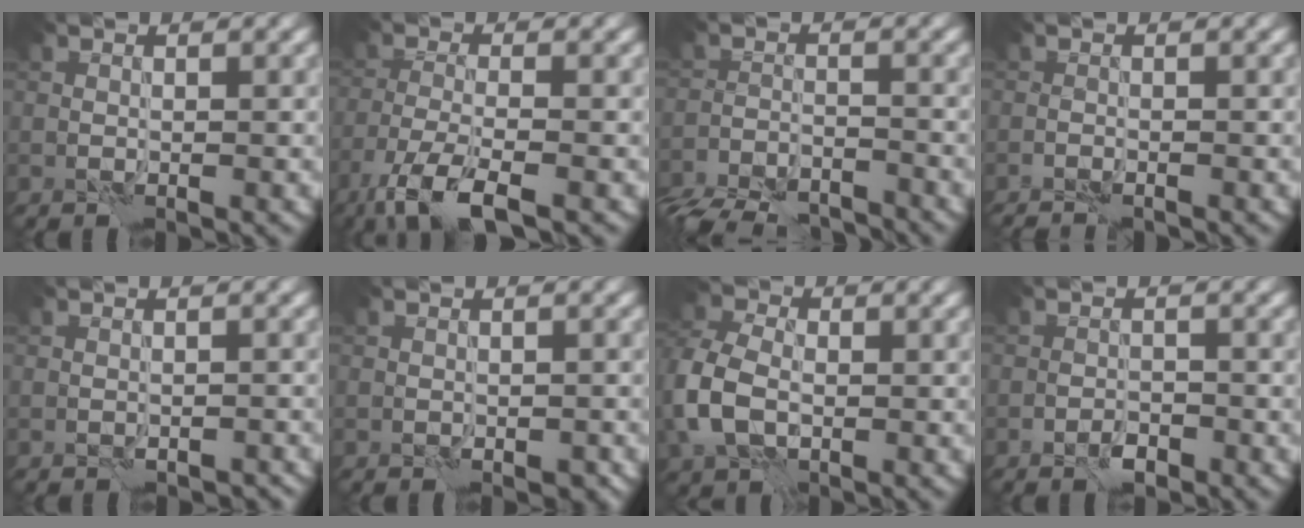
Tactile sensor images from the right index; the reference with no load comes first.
{"total": 6.2, "force": [-4.2, 1.5, 4.3], "torque": [-0.084, -0.009, -0.084]}
{"total": 8.4, "force": [-7.7, 2.6, 1.9], "torque": [-0.029, -0.022, -0.125]}
{"total": 2.0, "force": [-1.8, 0.3, 0.7], "torque": [-0.022, 0.000, -0.027]}
{"total": 1.2, "force": [-0.9, 0.7, 0.5], "torque": [-0.005, 0.002, -0.011]}
{"total": 1.2, "force": [-0.7, 0.9, 0.6], "torque": [-0.013, -0.001, -0.006]}
{"total": 6.2, "force": [-1.1, 4.5, 4.1], "torque": [-0.104, 0.001, -0.035]}
{"total": 1.6, "force": [-1.1, 0.8, 0.8], "torque": [-0.010, 0.002, -0.020]}